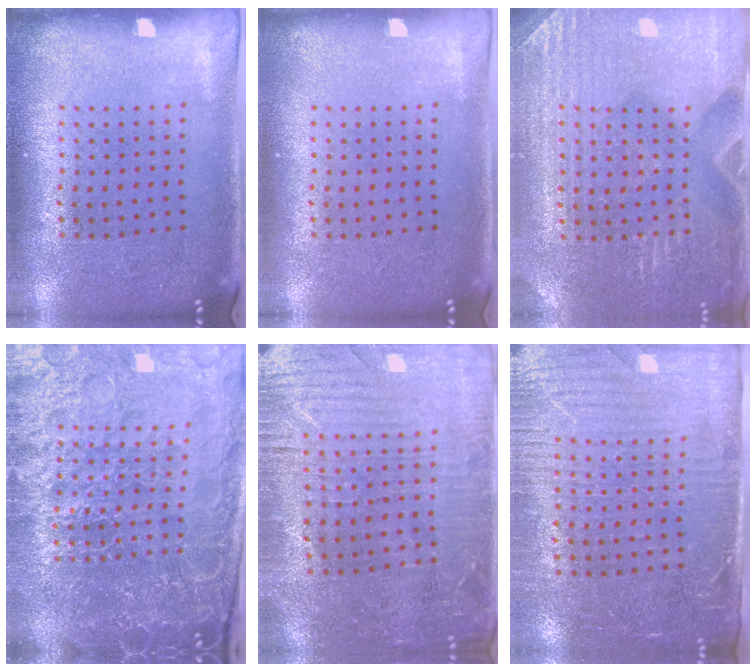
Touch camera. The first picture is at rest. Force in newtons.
{"total": 0.0}
{"total": 3.3, "press": 3.3, "slide": 0.5}
{"total": 6.0, "press": 5.3, "slide": 2.7}
{"total": 2.2, "press": 2.2, "slide": 0.5}
{"total": 3.5, "press": 3.1, "slide": 1.5}